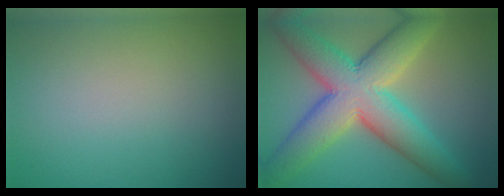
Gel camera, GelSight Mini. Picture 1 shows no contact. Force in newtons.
{"total": 10.7, "press": 10.7, "slide": 0.5}